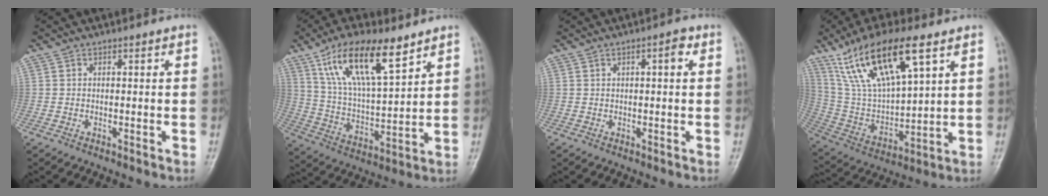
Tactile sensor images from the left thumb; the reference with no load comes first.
{"total": 16.9, "force": [10.0, 5.8, 12.3], "torque": [-0.202, -0.035, 0.191]}
{"total": 2.5, "force": [0.9, 0.7, 2.3], "torque": [-0.035, 0.005, 0.012]}
{"total": 19.6, "force": [11.0, 6.6, 14.8], "torque": [-0.270, -0.029, 0.221]}